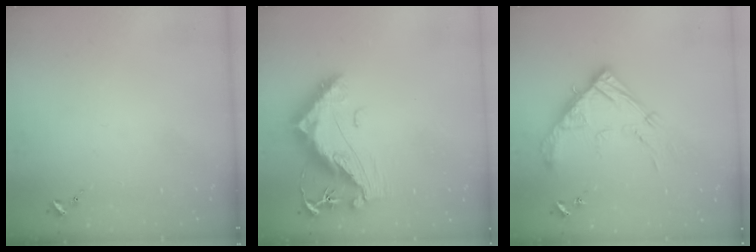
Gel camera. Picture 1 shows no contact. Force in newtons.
{"total": 13.5, "press": 13.4, "slide": 1.3}
{"total": 16.8, "press": 16.7, "slide": 1.7}